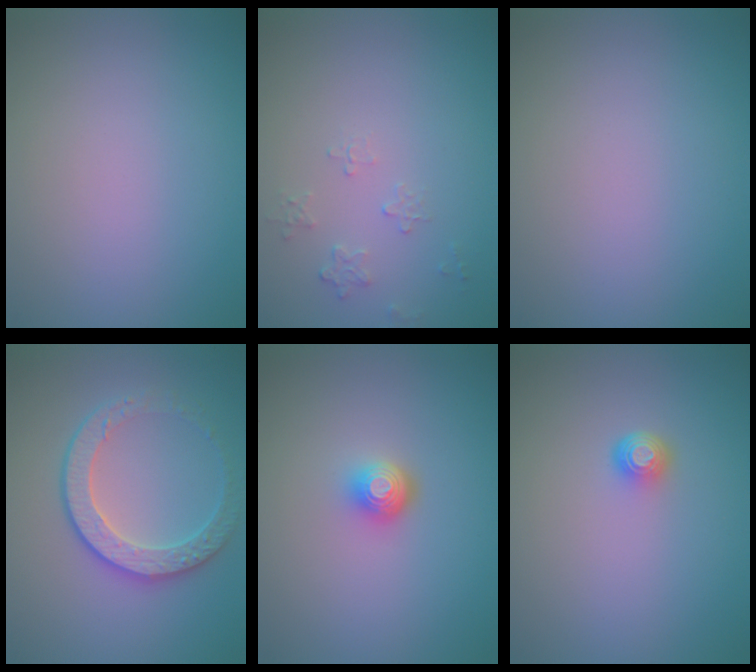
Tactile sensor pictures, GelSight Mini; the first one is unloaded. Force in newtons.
{"total": 1.2, "press": 0.8, "slide": 0.9}
{"total": 0.0}
{"total": 3.9, "press": 3.5, "slide": 1.8}
{"total": 2.1, "press": 1.5, "slide": 1.5}
{"total": 1.5, "press": 1.1, "slide": 1.0}